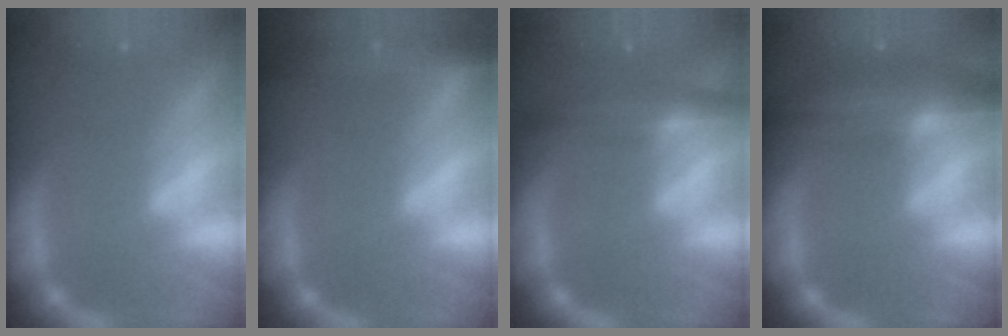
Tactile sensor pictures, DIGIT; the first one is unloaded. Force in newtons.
{"total": 7.0}
{"total": 4.5}
{"total": 8.0}